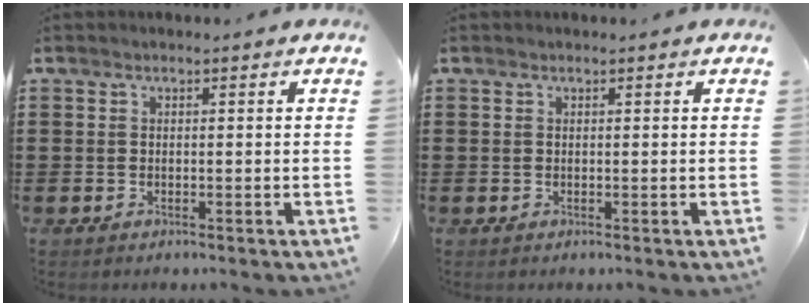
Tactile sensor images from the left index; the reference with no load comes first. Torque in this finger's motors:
{"motor_torque": [0.22, 0.03, 0.01, 0.01]}